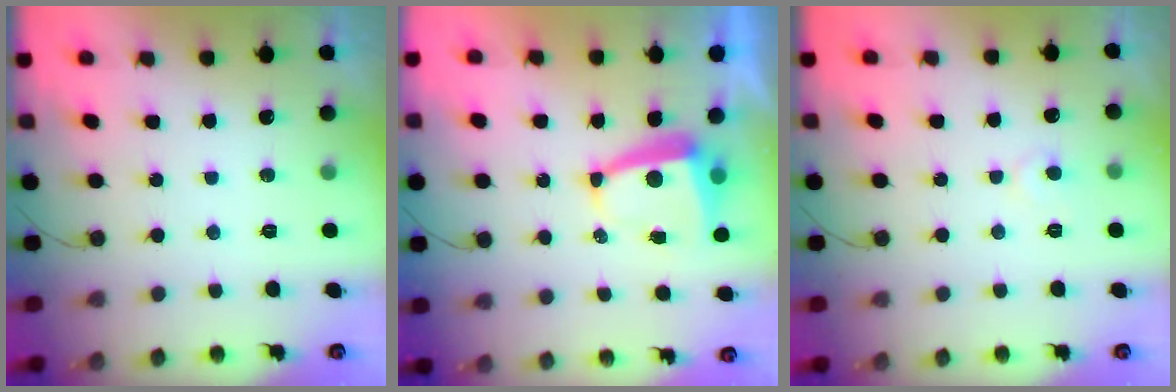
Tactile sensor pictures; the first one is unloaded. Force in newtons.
{"total": 5.4, "press": 5.4, "slide": 0.6}
{"total": 5.6, "press": 5.6, "slide": 0.4}